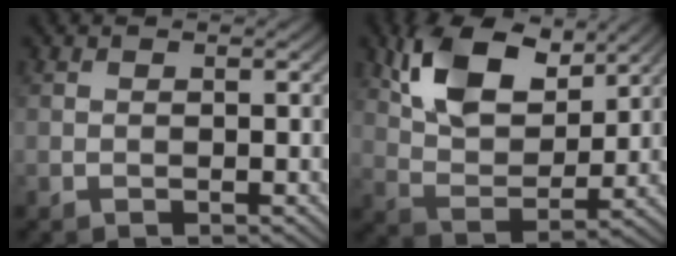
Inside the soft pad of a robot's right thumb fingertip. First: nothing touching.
{"total": 11.5, "force": [6.1, 5.9, 7.8], "torque": [-0.166, 0.007, 0.119]}